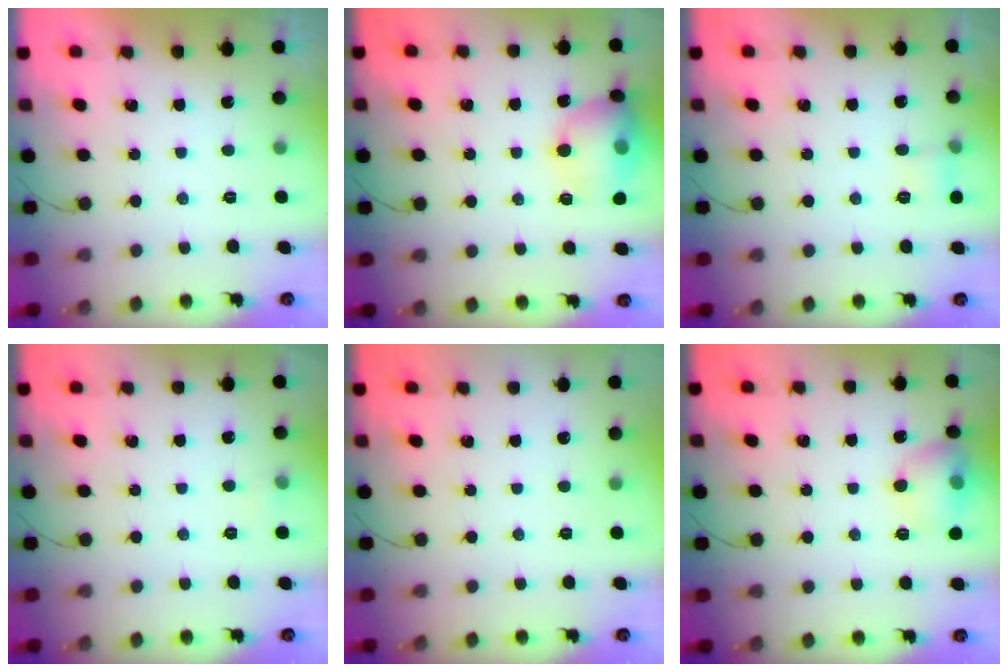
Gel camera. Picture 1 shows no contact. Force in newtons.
{"total": 13.6, "press": 13.4, "slide": 2.3}
{"total": 5.0, "press": 4.8, "slide": 1.3}
{"total": 3.7, "press": 3.5, "slide": 1.2}
{"total": 0.0}
{"total": 10.6, "press": 10.5, "slide": 1.6}